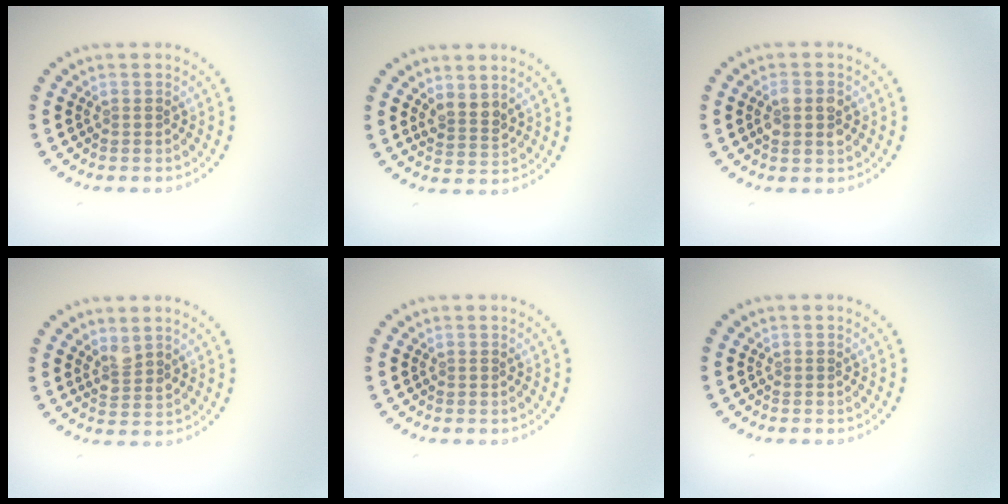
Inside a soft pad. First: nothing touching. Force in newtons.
{"total": 2.1, "press": 1.7, "slide": 1.1}
{"total": 2.3, "press": 2.2, "slide": 0.4}
{"total": 1.7, "press": 1.4, "slide": 0.9}
{"total": 0.0}
{"total": 0.0}